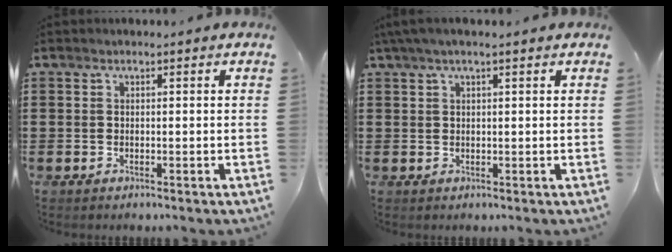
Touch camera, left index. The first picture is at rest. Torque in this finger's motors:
{"motor_torque": [2.14, 0.00, 0.19, 0.07]}